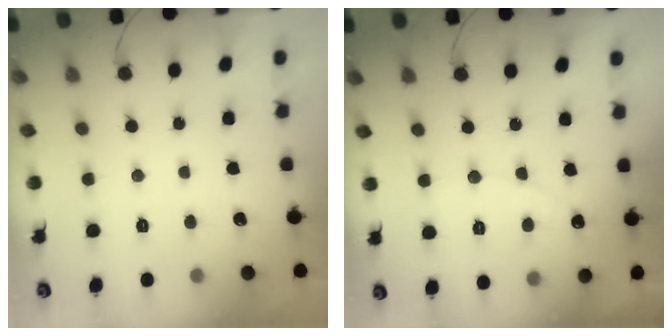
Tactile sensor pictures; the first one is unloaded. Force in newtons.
{"total": 4.9, "press": 4.8, "slide": 0.4}